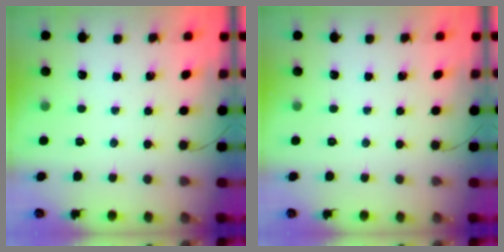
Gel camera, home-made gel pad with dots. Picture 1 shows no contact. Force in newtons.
{"total": 0.0}